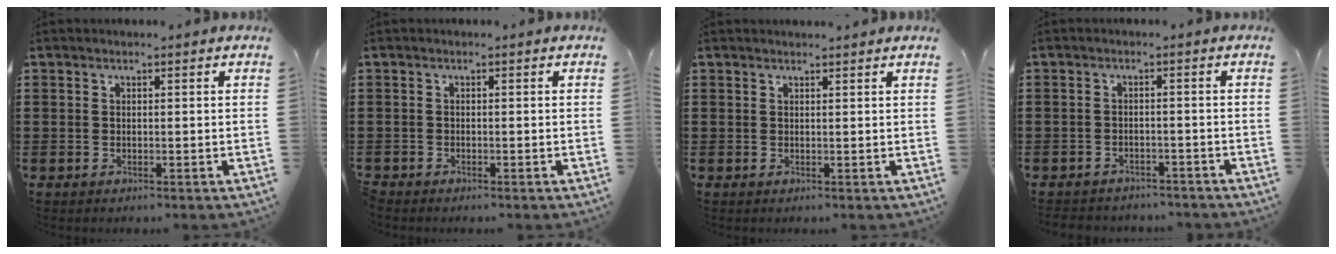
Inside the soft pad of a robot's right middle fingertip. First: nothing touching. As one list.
[{"total": 0.6, "force": [-0.6, 0.0, 0.1], "torque": [-0.003, -0.003, -0.011]}, {"total": 0.6, "force": [0.6, -0.1, 0.0], "torque": [-0.002, -0.003, 0.012]}, {"total": 2.2, "force": [-2.1, 0.4, -0.2], "torque": [-0.003, -0.001, -0.047]}]